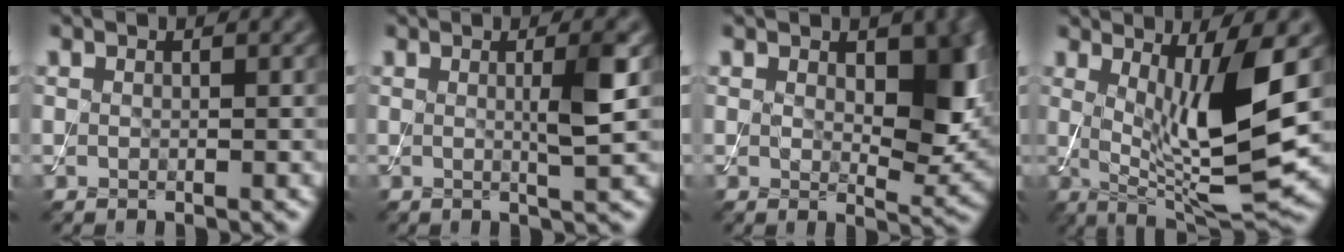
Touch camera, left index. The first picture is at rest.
{"total": 3.1, "force": [0.3, 0.4, 3.1], "torque": [-0.045, 0.000, 0.000]}
{"total": 6.4, "force": [1.3, 3.6, 5.1], "torque": [-0.069, -0.012, 0.026]}
{"total": 9.2, "force": [1.4, 2.1, 8.9], "torque": [-0.143, -0.024, 0.034]}